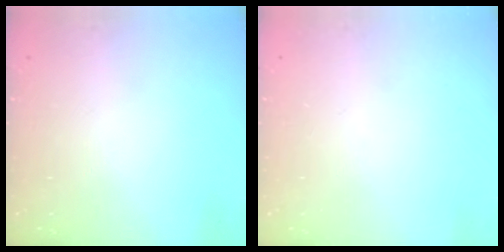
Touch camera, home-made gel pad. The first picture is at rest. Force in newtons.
{"total": 0.0}